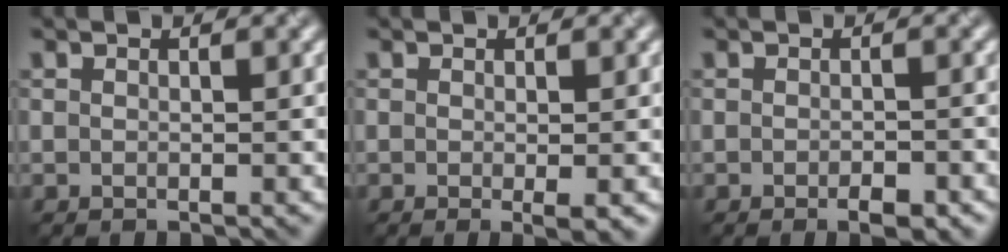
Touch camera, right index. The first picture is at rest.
{"total": 1.4, "force": [-0.3, 0.1, 1.3], "torque": [-0.022, -0.009, -0.004]}
{"total": 2.0, "force": [-1.1, 0.7, 1.5], "torque": [-0.019, -0.003, -0.014]}